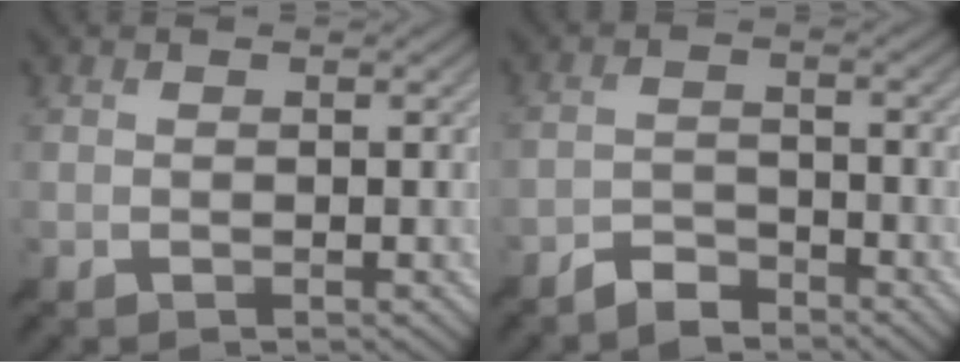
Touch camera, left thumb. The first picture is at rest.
{"total": 3.5, "force": [-3.2, 1.2, 0.9], "torque": [-0.014, 0.000, -0.067]}